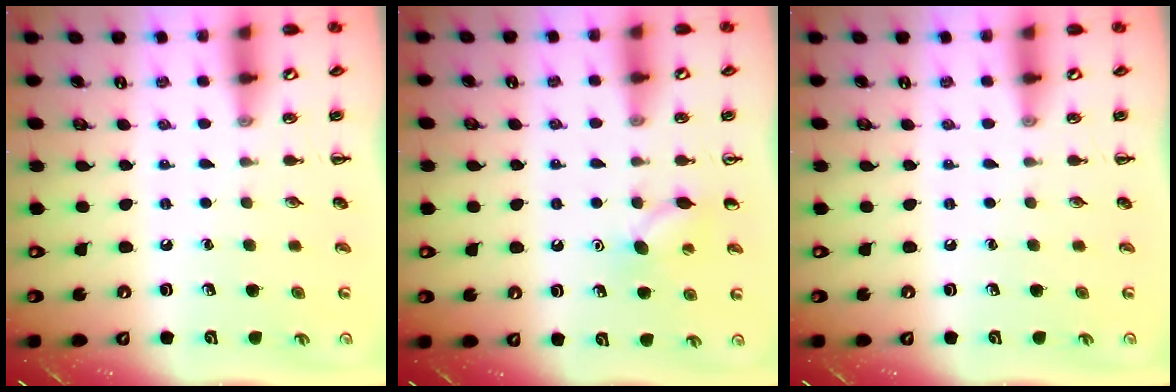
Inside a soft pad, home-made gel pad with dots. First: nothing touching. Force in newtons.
{"total": 7.2, "press": 6.9, "slide": 2.0}
{"total": 0.0}